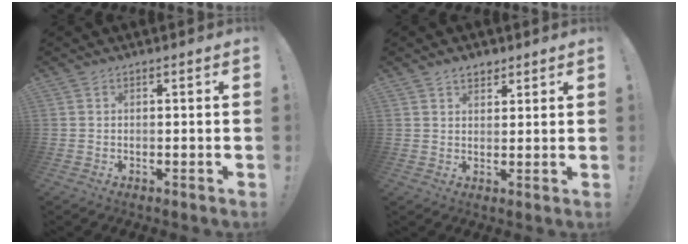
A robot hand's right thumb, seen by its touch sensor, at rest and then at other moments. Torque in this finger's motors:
{"motor_torque": [0.02, -0.01, 0.45, 0.25, 0.00]}